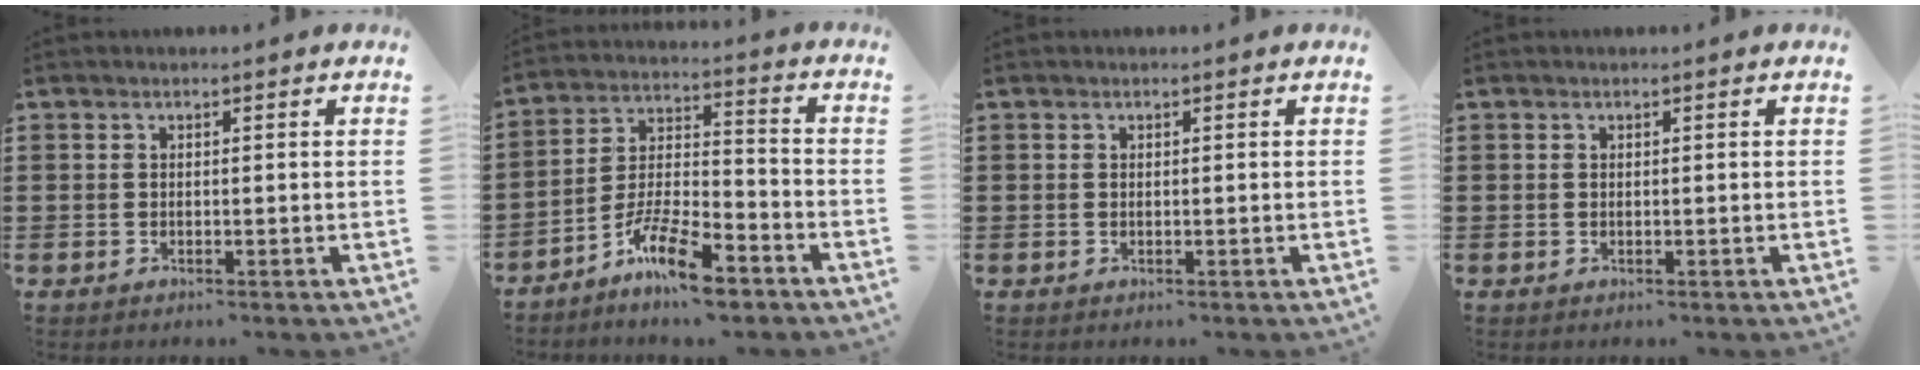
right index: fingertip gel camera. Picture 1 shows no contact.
{"total": 9.7, "force": [-7.2, 2.5, 5.9], "torque": [-0.122, 0.016, -0.139]}
{"total": 0.0}
{"total": 0.0}